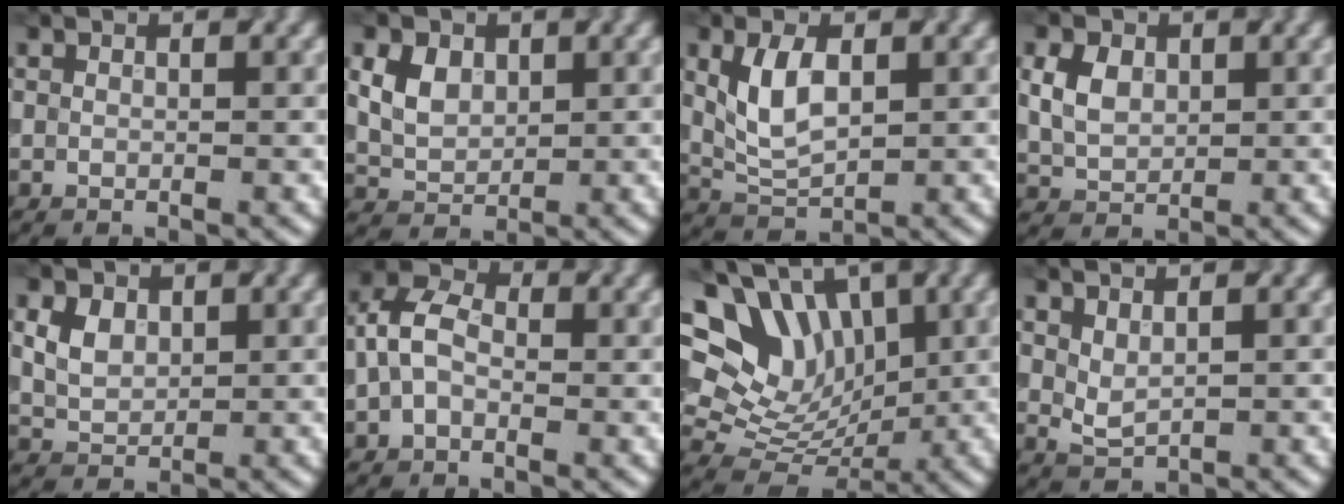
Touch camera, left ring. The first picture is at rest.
{"total": 3.7, "force": [1.2, 2.6, 2.3], "torque": [-0.052, 0.008, 0.024]}
{"total": 4.2, "force": [0.7, 2.3, 3.5], "torque": [-0.084, 0.007, 0.025]}
{"total": 3.3, "force": [0.8, 2.3, 2.1], "torque": [-0.051, 0.008, 0.022]}
{"total": 3.4, "force": [1.3, 2.4, 2.1], "torque": [-0.050, 0.013, 0.025]}
{"total": 3.8, "force": [-0.7, 2.4, 2.9], "torque": [-0.060, 0.019, -0.016]}
{"total": 13.4, "force": [5.3, 10.0, 7.2], "torque": [-0.148, 0.051, 0.089]}
{"total": 1.8, "force": [0.6, 1.1, 1.3], "torque": [-0.034, 0.004, 0.021]}